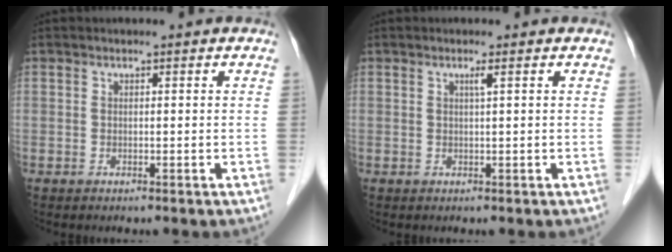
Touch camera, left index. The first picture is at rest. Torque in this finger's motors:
{"motor_torque": [0.20, -0.18, 0.07, 0.03]}